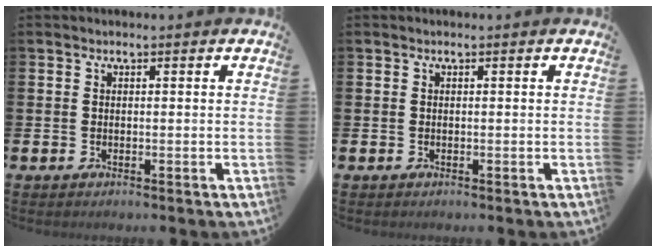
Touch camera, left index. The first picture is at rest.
{"total": 0.0}